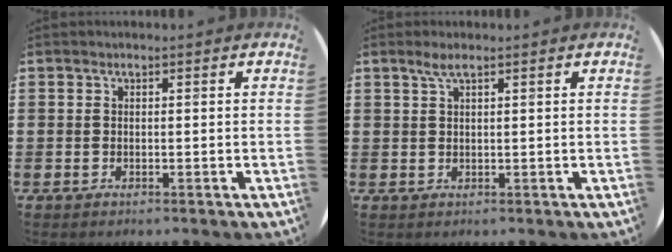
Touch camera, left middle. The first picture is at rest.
{"total": 1.8, "force": [1.0, 0.1, 1.5], "torque": [-0.031, 0.002, 0.018]}